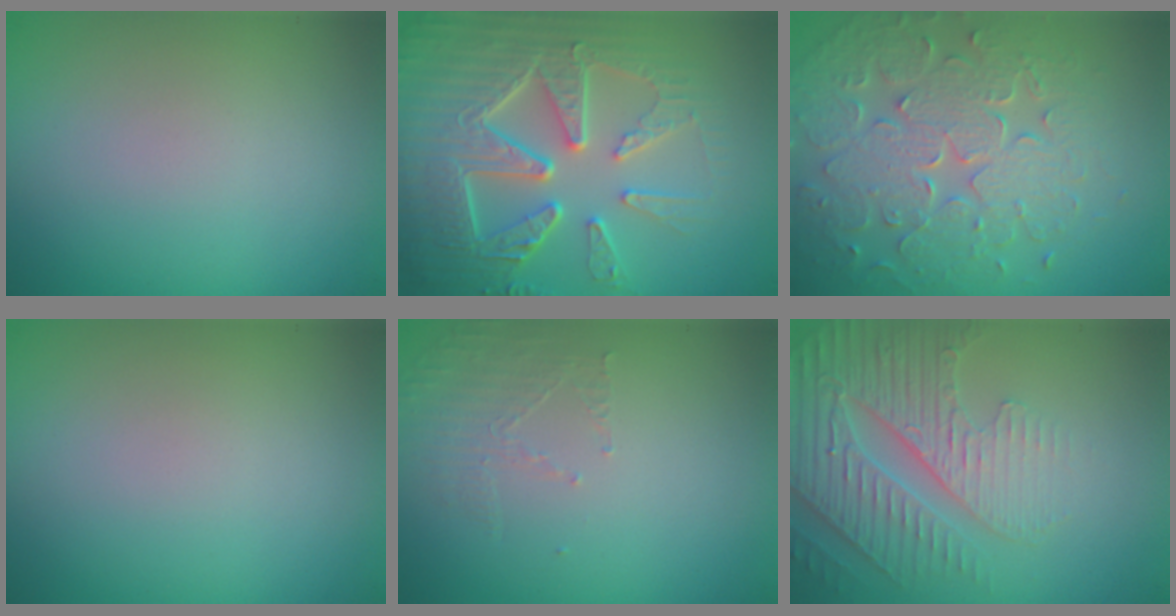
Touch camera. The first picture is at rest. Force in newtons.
{"total": 9.2, "press": 6.6, "slide": 6.4}
{"total": 8.1, "press": 5.8, "slide": 5.7}
{"total": 0.0}
{"total": 1.5, "press": 0.5, "slide": 1.4}
{"total": 4.9, "press": 4.5, "slide": 2.0}